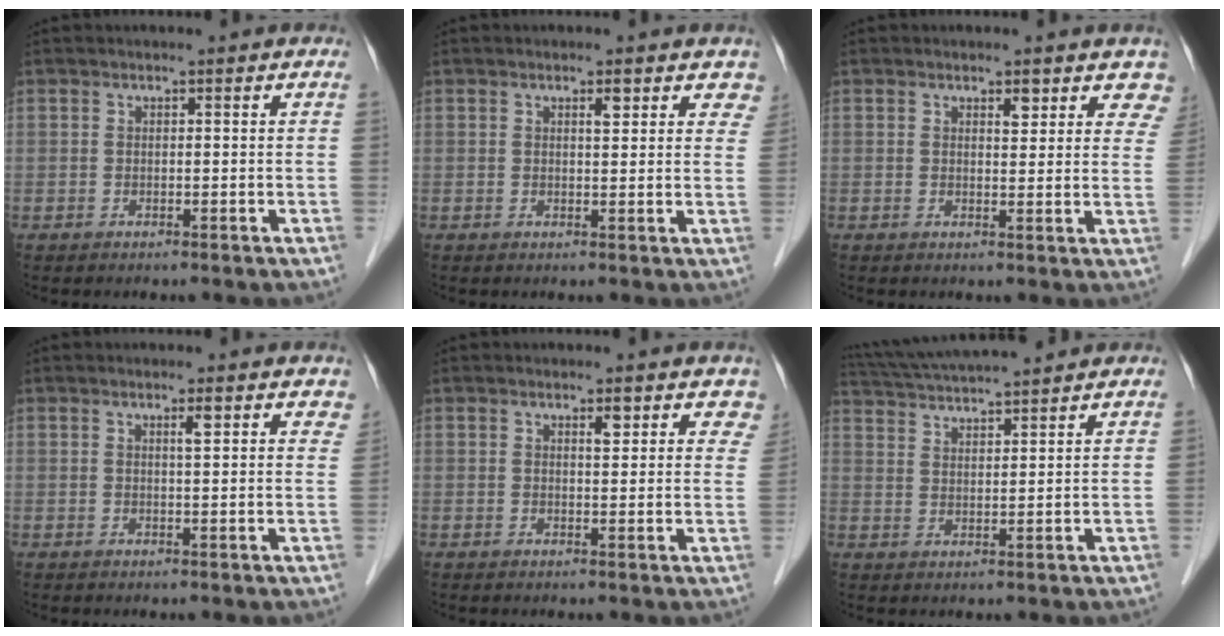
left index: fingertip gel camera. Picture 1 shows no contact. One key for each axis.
{"total": 3.3, "fx": 2.2, "fy": 1.3, "fz": 2.1, "tx": -0.005, "ty": -0.005, "tz": 0.020}
{"total": 4.1, "fx": 3.1, "fy": 1.8, "fz": 2.0, "tx": 0.000, "ty": -0.011, "tz": 0.026}
{"total": 3.4, "fx": 2.3, "fy": 0.7, "fz": 2.4, "tx": -0.017, "ty": 0.001, "tz": 0.023}
{"total": 3.8, "fx": 2.7, "fy": 1.5, "fz": 2.2, "tx": -0.006, "ty": -0.009, "tz": 0.024}
{"total": 12.4, "fx": 11.3, "fy": 0.6, "fz": 5.1, "tx": -0.099, "ty": 0.031, "tz": 0.184}